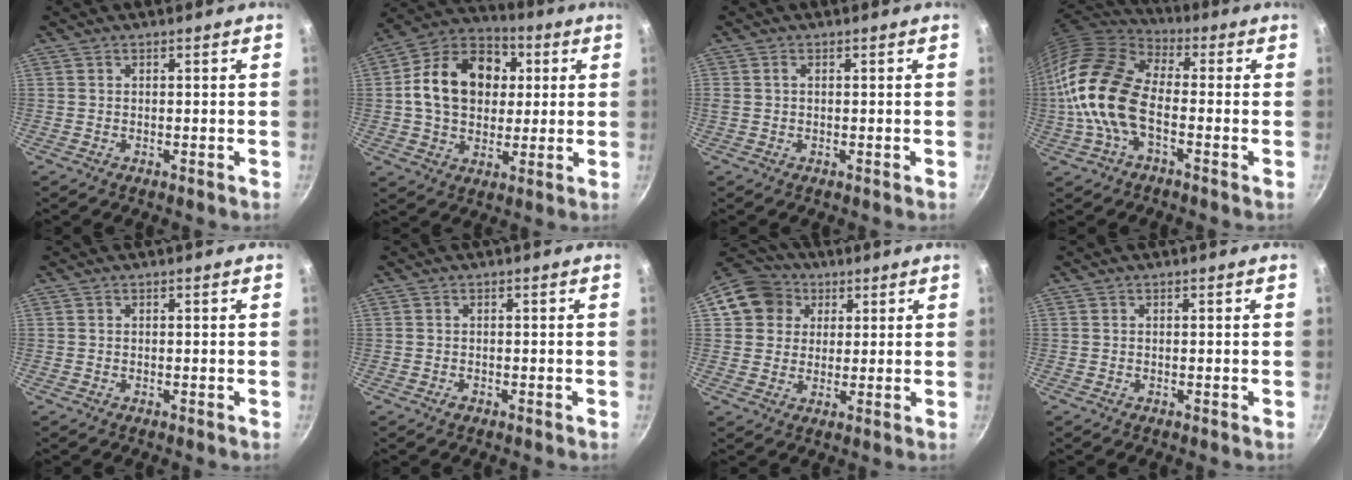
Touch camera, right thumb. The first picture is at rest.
{"total": 18.2, "force": [2.9, 13.8, 11.4], "torque": [-0.164, 0.023, 0.036]}
{"total": 0.9, "force": [0.1, 0.6, 0.6], "torque": [-0.011, 0.004, 0.002]}
{"total": 17.0, "force": [-2.7, 9.5, 13.9], "torque": [-0.256, 0.029, -0.071]}
{"total": 0.0}
{"total": 0.9, "force": [-0.5, 0.6, 0.4], "torque": [-0.008, 0.001, -0.010]}
{"total": 10.4, "force": [3.6, 9.2, 3.4], "torque": [-0.034, 0.016, 0.050]}
{"total": 0.0}